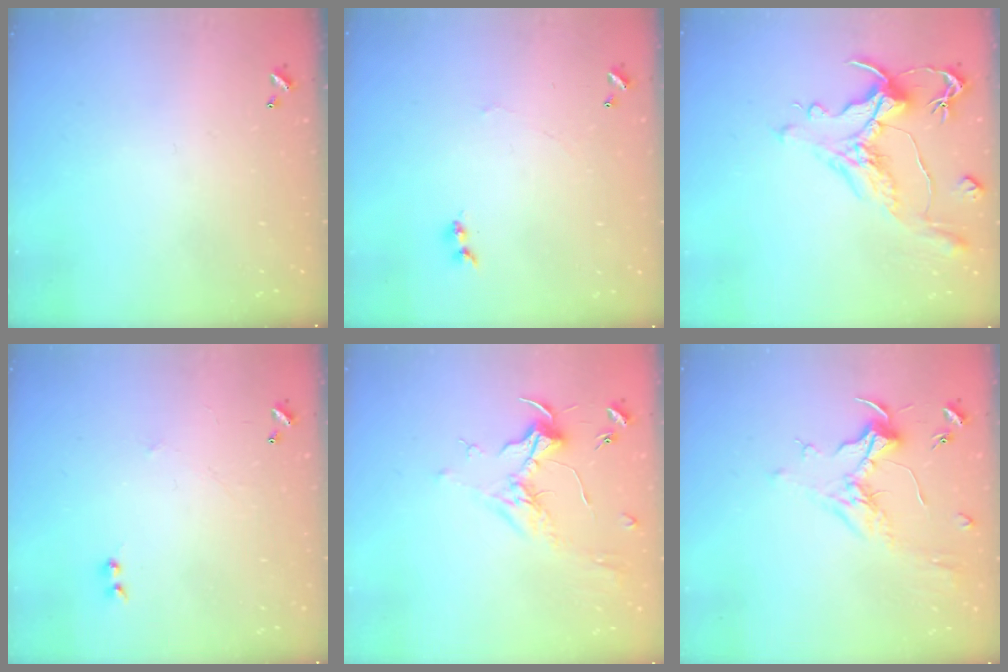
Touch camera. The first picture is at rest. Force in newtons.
{"total": 1.2, "press": 1.1, "slide": 0.3}
{"total": 1.7, "press": 0.9, "slide": 1.4}
{"total": 1.2, "press": 1.2, "slide": 0.3}
{"total": 2.0, "press": 1.8, "slide": 0.7}
{"total": 2.0, "press": 1.9, "slide": 0.7}